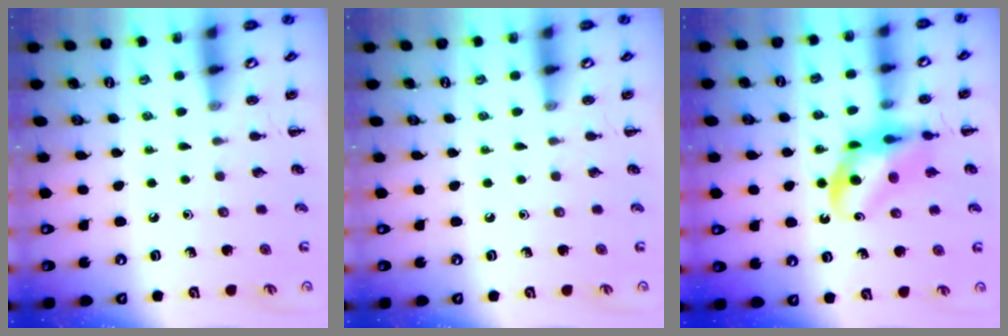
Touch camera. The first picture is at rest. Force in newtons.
{"total": 0.0}
{"total": 11.3, "press": 10.8, "slide": 3.2}